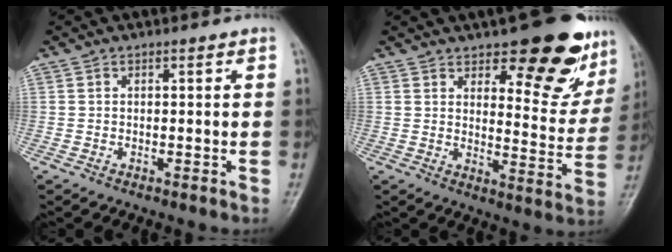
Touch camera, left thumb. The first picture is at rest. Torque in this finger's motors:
{"motor_torque": [0.45, 0.48, 0.46, -0.31, 0.08]}